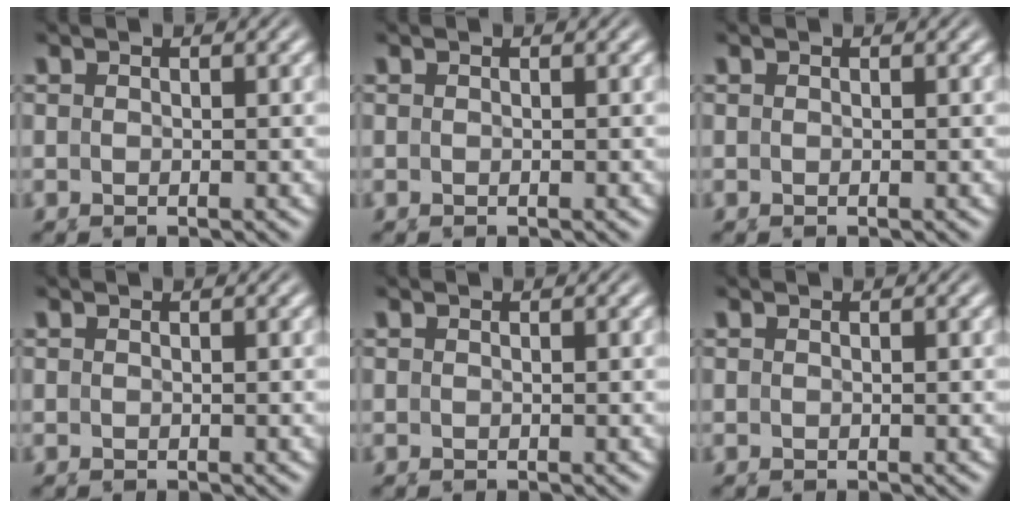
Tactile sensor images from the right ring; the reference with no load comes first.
{"total": 0.0}
{"total": 0.0}
{"total": 0.0}
{"total": 0.0}
{"total": 0.0}